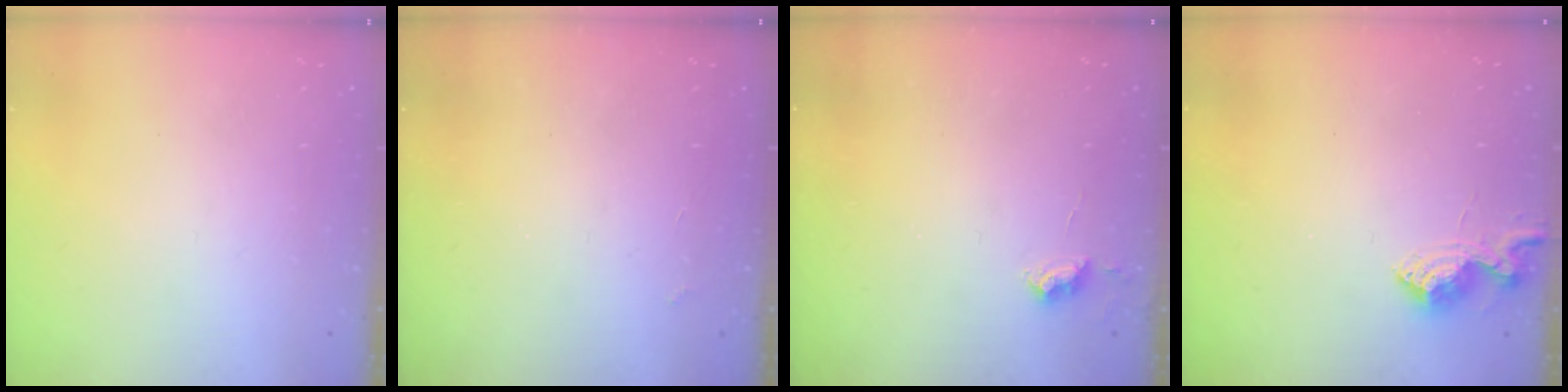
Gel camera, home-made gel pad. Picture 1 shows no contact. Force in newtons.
{"total": 2.9, "press": 2.9, "slide": 0.5}
{"total": 4.4, "press": 4.3, "slide": 0.6}
{"total": 8.2, "press": 8.2, "slide": 0.4}